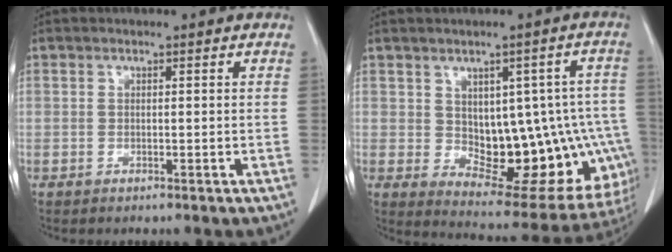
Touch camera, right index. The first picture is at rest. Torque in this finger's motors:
{"motor_torque": [0.47, -0.16, 0.25, 0.03]}